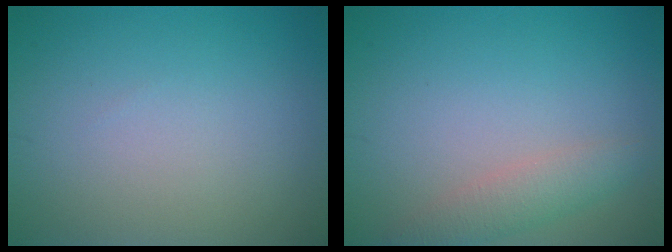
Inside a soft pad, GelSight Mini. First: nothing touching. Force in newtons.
{"total": 2.3, "press": 2.3, "slide": 0.1}